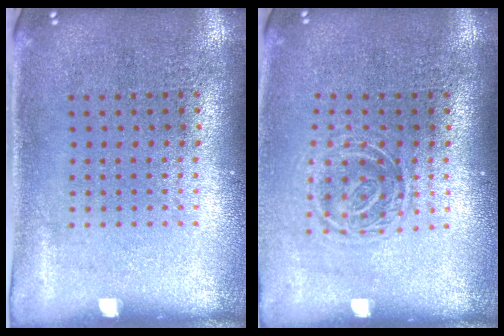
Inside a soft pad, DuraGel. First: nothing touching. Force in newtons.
{"total": 1.4, "press": 1.1, "slide": 0.9}